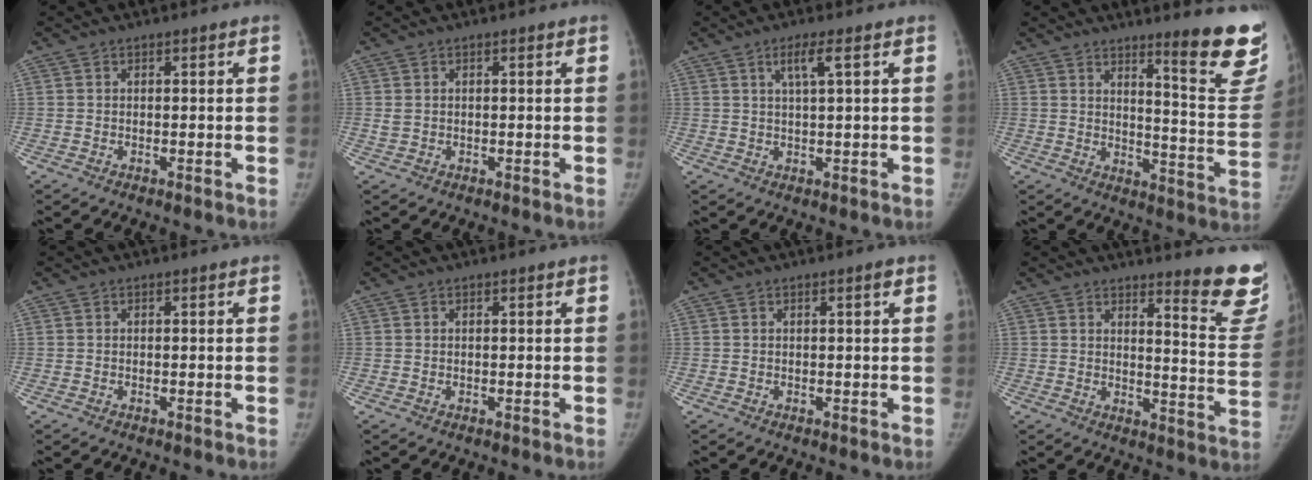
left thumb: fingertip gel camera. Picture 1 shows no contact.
{"total": 1.1, "force": [0.2, 0.8, 0.6], "torque": [-0.012, 0.001, 0.008]}
{"total": 3.7, "force": [1.6, 0.2, 3.3], "torque": [-0.067, -0.001, 0.033]}
{"total": 16.3, "force": [12.0, 2.3, 10.8], "torque": [-0.099, -0.106, 0.157]}
{"total": 0.0}
{"total": 0.0}
{"total": 0.7, "force": [0.3, 0.0, 0.6], "torque": [-0.009, 0.001, 0.004]}
{"total": 13.1, "force": [11.2, 1.8, 6.5], "torque": [-0.048, -0.120, 0.125]}